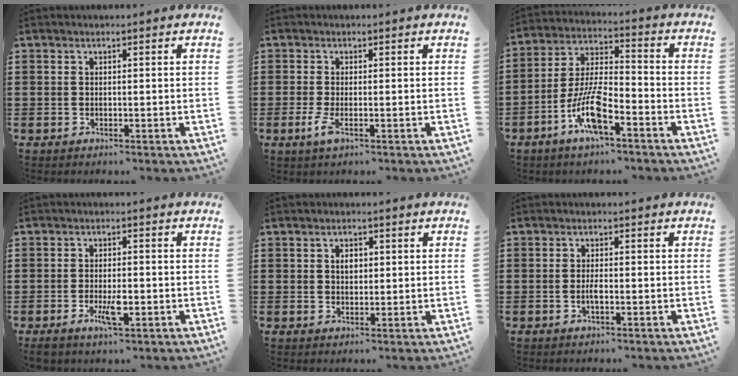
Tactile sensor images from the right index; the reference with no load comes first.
{"total": 2.7, "force": [-1.0, 0.6, 2.4], "torque": [-0.061, -0.013, -0.022]}
{"total": 9.8, "force": [-5.1, 3.0, 7.7], "torque": [-0.178, 0.000, -0.099]}
{"total": 4.2, "force": [-1.6, 1.5, 3.6], "torque": [-0.073, -0.001, -0.030]}
{"total": 2.1, "force": [0.4, 1.4, 1.5], "torque": [-0.034, 0.008, 0.007]}
{"total": 2.1, "force": [-0.6, 0.6, 1.9], "torque": [-0.043, -0.001, -0.014]}